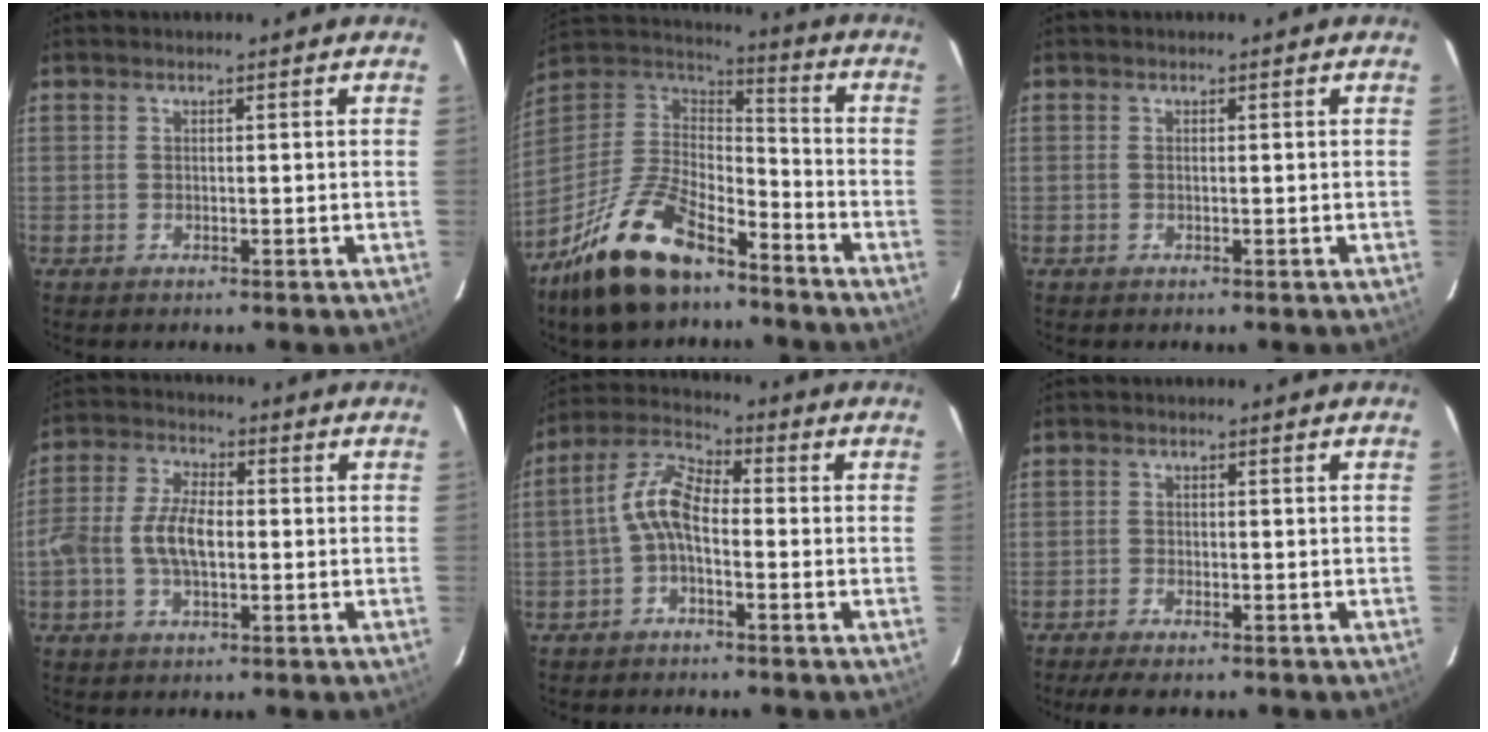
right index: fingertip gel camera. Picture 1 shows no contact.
{"total": 21.0, "force": [-14.5, 8.8, 12.4], "torque": [-0.268, -0.010, -0.259]}
{"total": 0.0}
{"total": 8.1, "force": [-1.3, 4.0, 6.9], "torque": [-0.142, 0.012, -0.024]}
{"total": 6.7, "force": [-1.9, 3.1, 5.6], "torque": [-0.127, 0.023, -0.042]}
{"total": 4.2, "force": [-3.5, 1.1, 2.1], "torque": [-0.057, -0.014, -0.060]}